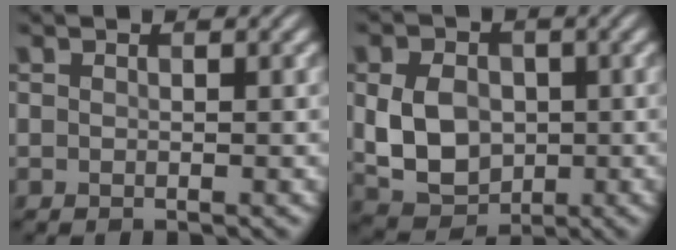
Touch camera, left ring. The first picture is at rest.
{"total": 6.3, "force": [-0.1, 4.8, 4.0], "torque": [-0.085, -0.005, -0.004]}